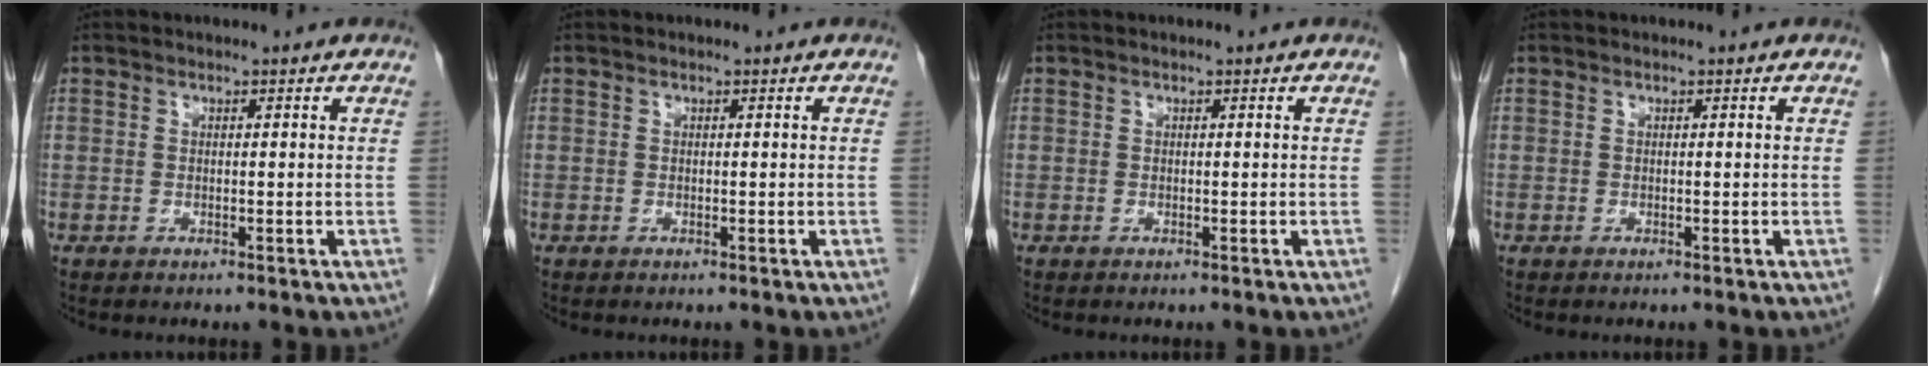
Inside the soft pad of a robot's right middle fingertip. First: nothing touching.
{"total": 0.0}
{"total": 0.0}
{"total": 0.0}